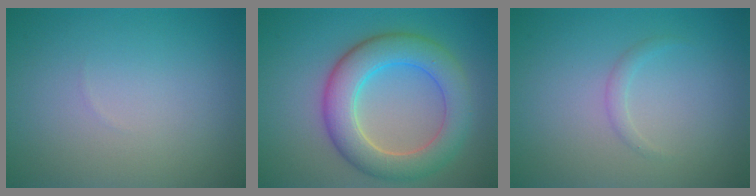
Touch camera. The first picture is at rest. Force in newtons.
{"total": 6.7, "press": 6.7, "slide": 0.2}
{"total": 0.9, "press": 0.9, "slide": 0.0}